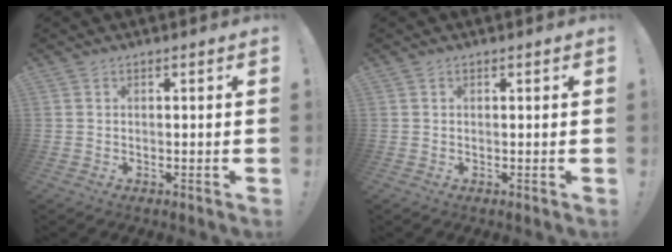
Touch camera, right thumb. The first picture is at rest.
{"total": 0.0}